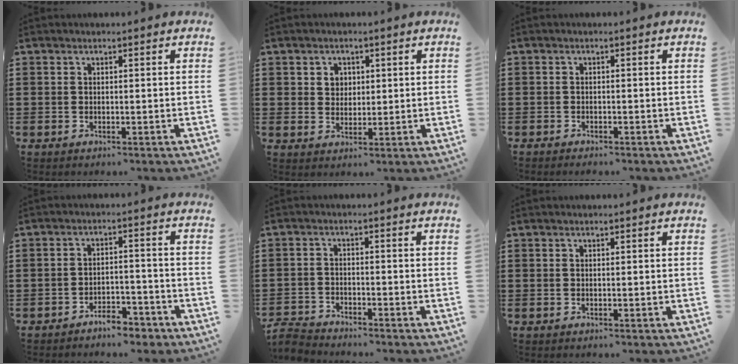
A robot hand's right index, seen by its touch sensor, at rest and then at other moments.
{"total": 2.6, "force": [1.0, 2.3, 0.6], "torque": [-0.021, 0.011, 0.016]}
{"total": 0.8, "force": [-0.8, -0.1, 0.0], "torque": [-0.003, -0.001, -0.016]}
{"total": 4.1, "force": [-3.9, 0.8, 0.7], "torque": [-0.012, 0.009, -0.079]}
{"total": 2.9, "force": [-2.9, 0.1, 0.1], "torque": [-0.014, -0.004, -0.064]}
{"total": 0.0}